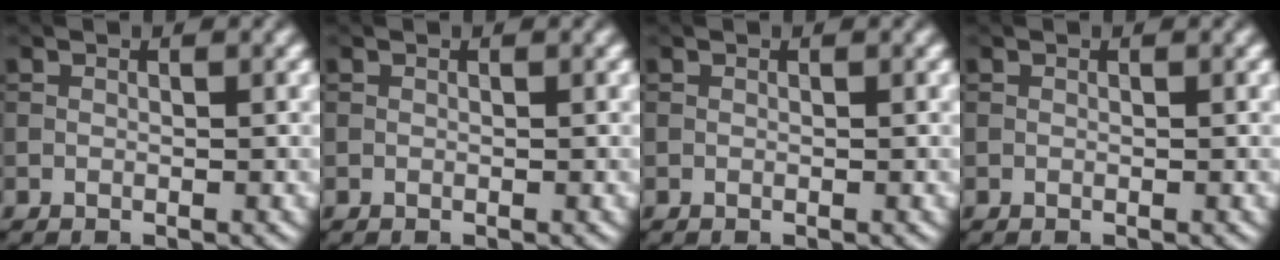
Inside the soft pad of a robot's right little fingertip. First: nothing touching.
{"total": 0.0}
{"total": 0.0}
{"total": 0.0}